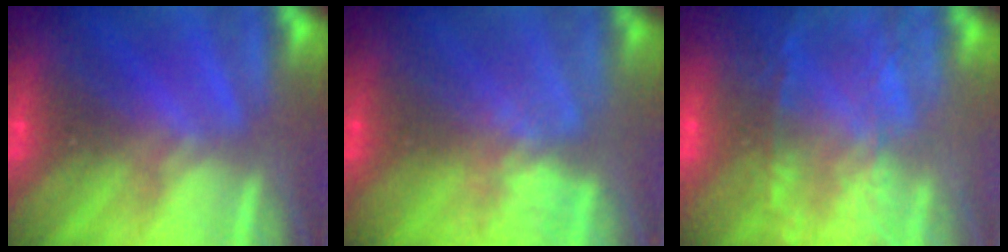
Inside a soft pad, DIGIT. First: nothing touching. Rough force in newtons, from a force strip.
{"total": 4.0}
{"total": 7.0}